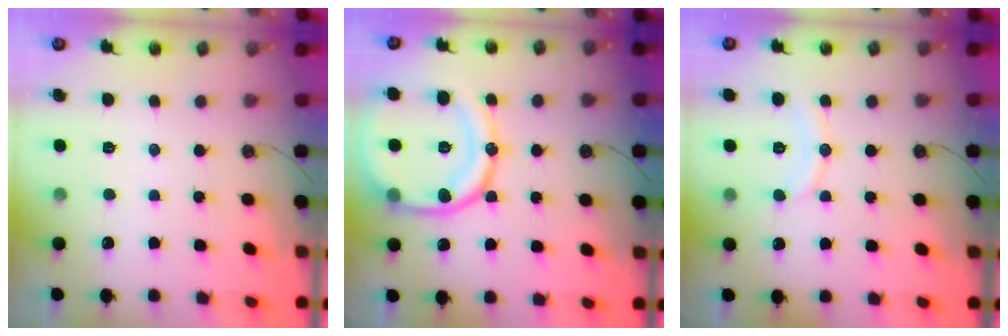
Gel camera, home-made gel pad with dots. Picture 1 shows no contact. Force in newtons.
{"total": 18.7, "press": 18.6, "slide": 1.8}
{"total": 7.0, "press": 7.0, "slide": 0.8}